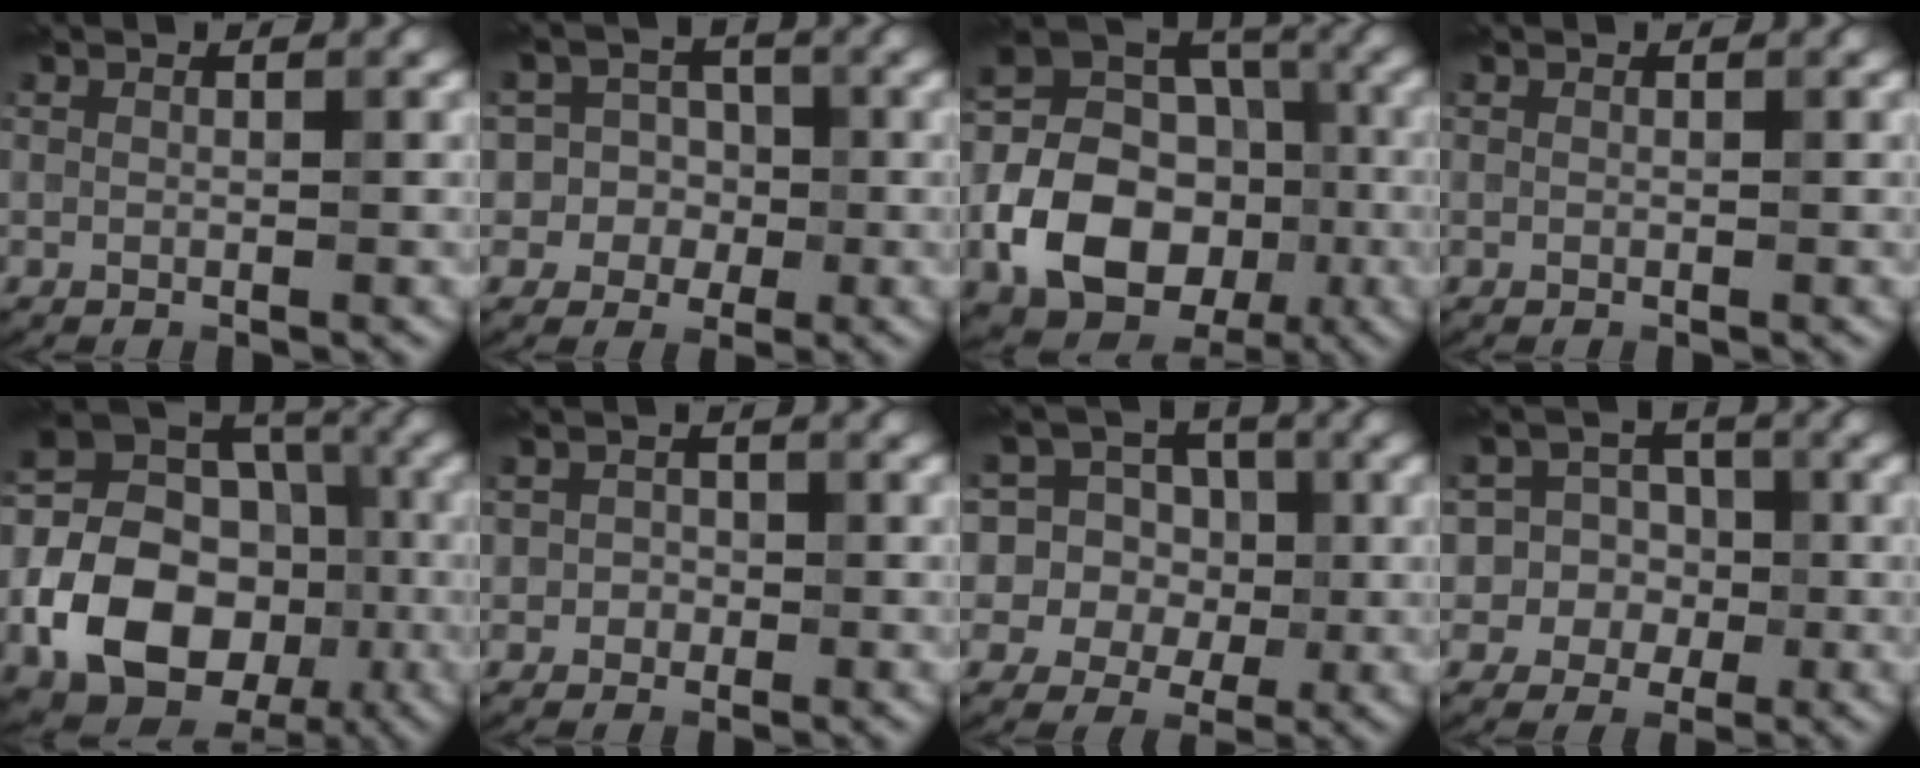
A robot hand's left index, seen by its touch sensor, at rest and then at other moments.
{"total": 5.0, "force": [-1.1, 4.8, 0.6], "torque": [0.006, 0.021, -0.043]}
{"total": 10.9, "force": [-3.5, 7.9, 6.6], "torque": [-0.125, -0.003, -0.067]}
{"total": 0.0}
{"total": 12.4, "force": [-3.7, 9.3, 7.4], "torque": [-0.144, -0.010, -0.068]}
{"total": 1.3, "force": [-0.2, 1.3, 0.2], "torque": [0.005, 0.002, -0.006]}
{"total": 11.0, "force": [1.4, 10.4, 3.2], "torque": [-0.101, 0.044, 0.014]}
{"total": 6.2, "force": [-1.2, 6.0, 1.0], "torque": [-0.002, 0.023, -0.048]}